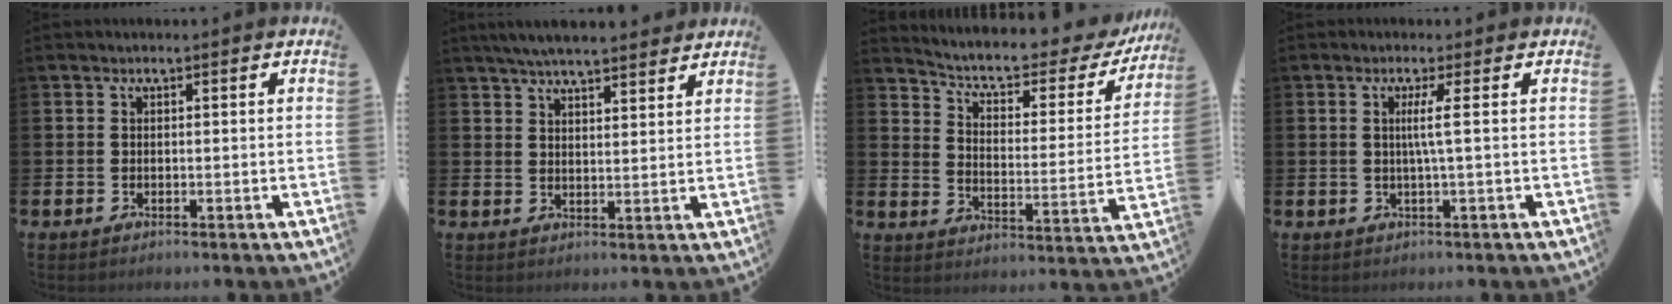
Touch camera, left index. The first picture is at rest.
{"total": 5.3, "force": [5.1, 0.5, 1.4], "torque": [-0.040, -0.017, 0.093]}
{"total": 6.0, "force": [5.1, 1.8, 2.7], "torque": [-0.076, -0.039, 0.079]}
{"total": 2.7, "force": [0.5, -0.8, 2.5], "torque": [-0.052, -0.004, 0.004]}